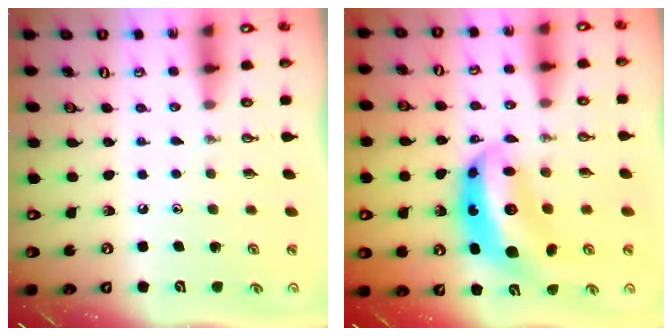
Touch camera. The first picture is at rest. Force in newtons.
{"total": 10.6, "press": 10.6, "slide": 1.0}